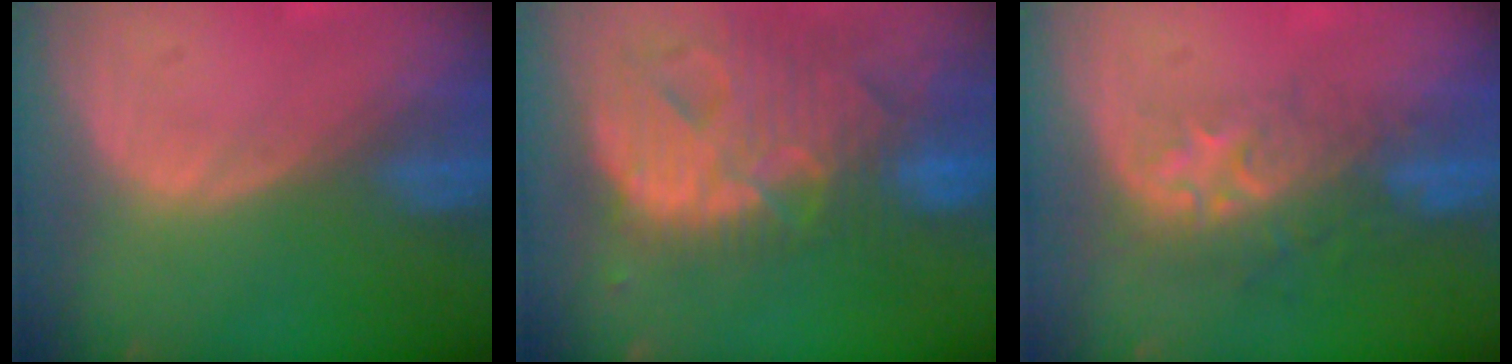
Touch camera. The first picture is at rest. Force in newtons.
{"total": 13.8, "press": 11.7, "slide": 7.2}
{"total": 8.8, "press": 7.2, "slide": 5.1}